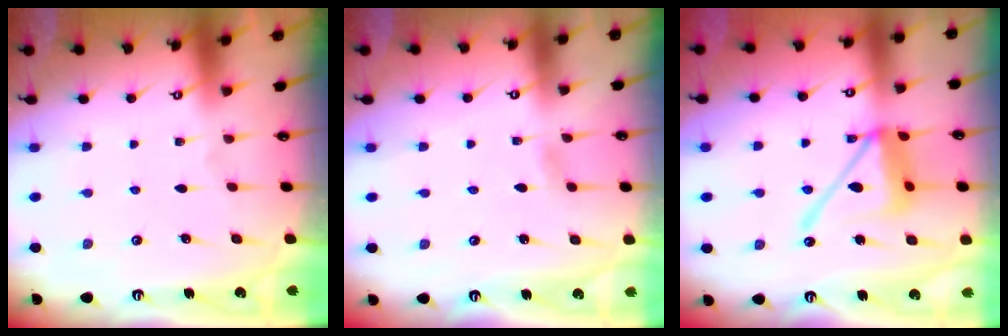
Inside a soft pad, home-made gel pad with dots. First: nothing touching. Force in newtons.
{"total": 2.6, "press": 2.6, "slide": 0.3}
{"total": 14.5, "press": 14.4, "slide": 1.6}